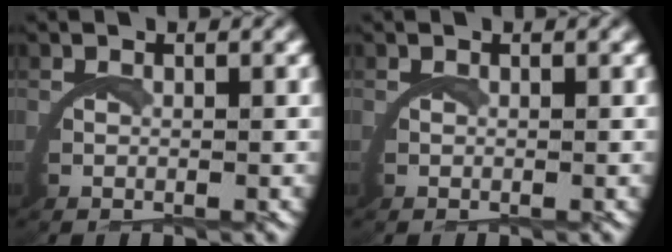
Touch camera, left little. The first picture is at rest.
{"total": 0.0}